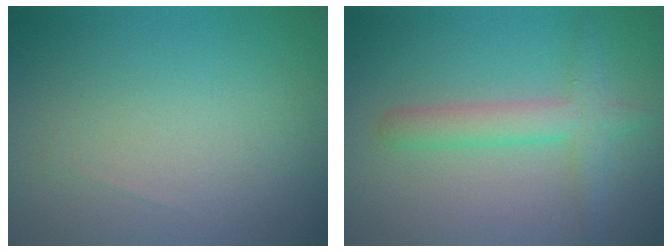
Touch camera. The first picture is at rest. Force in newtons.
{"total": 3.1, "press": 3.1, "slide": 0.1}